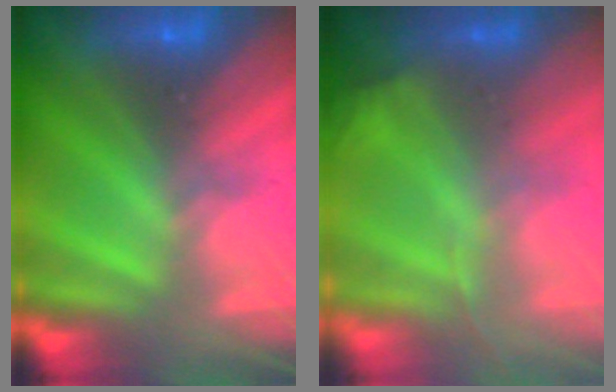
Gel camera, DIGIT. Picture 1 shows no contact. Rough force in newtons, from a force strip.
{"total": 1.1}